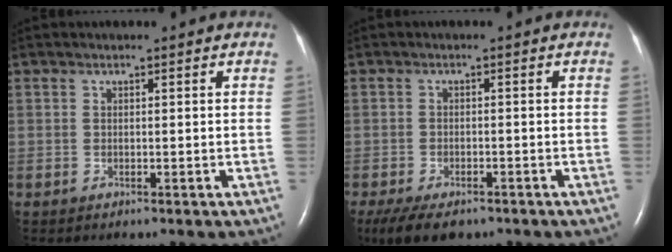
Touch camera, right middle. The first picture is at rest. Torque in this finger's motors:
{"motor_torque": [0.59, -0.38, 0.14, 0.03]}